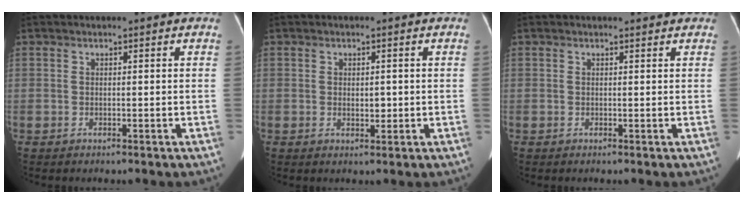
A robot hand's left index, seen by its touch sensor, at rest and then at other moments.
{"total": 1.9, "force": [-0.1, 1.0, 1.6], "torque": [-0.026, -0.001, 0.001]}
{"total": 1.1, "force": [1.1, 0.3, 0.2], "torque": [-0.010, 0.005, 0.013]}